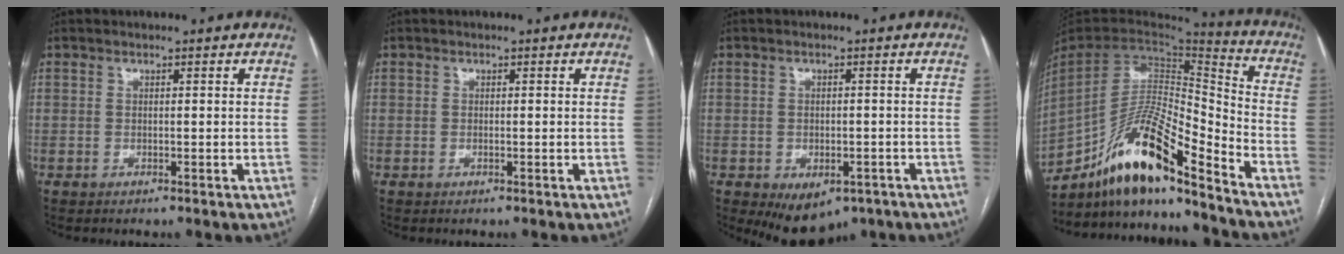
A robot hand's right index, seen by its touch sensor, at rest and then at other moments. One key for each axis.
{"total": 0.0}
{"total": 7.8, "fx": -4.7, "fy": 4.8, "fz": 4.1, "tx": -0.049, "ty": 0.001, "tz": -0.059}
{"total": 17.9, "fx": -13.9, "fy": 1.9, "fz": 11.1, "tx": -0.217, "ty": 0.011, "tz": -0.255}